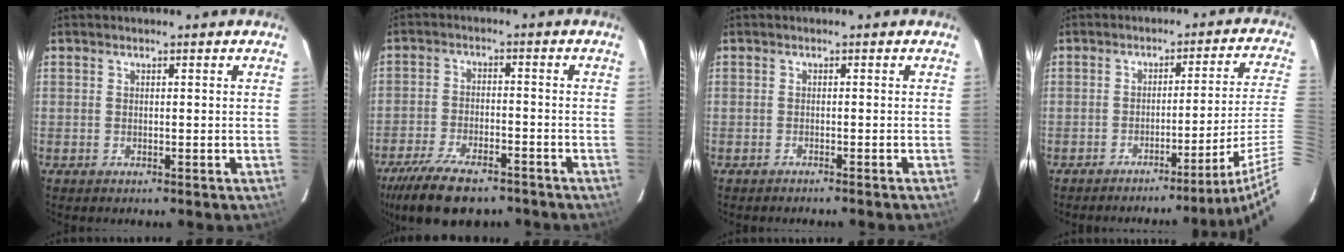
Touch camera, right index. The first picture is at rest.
{"total": 14.7, "force": [-11.1, 5.4, 7.9], "torque": [-0.177, -0.029, -0.185]}
{"total": 1.1, "force": [-0.9, -0.3, 0.4], "torque": [-0.007, -0.004, -0.013]}
{"total": 12.1, "force": [-8.0, -2.7, 8.6], "torque": [-0.099, -0.013, -0.100]}